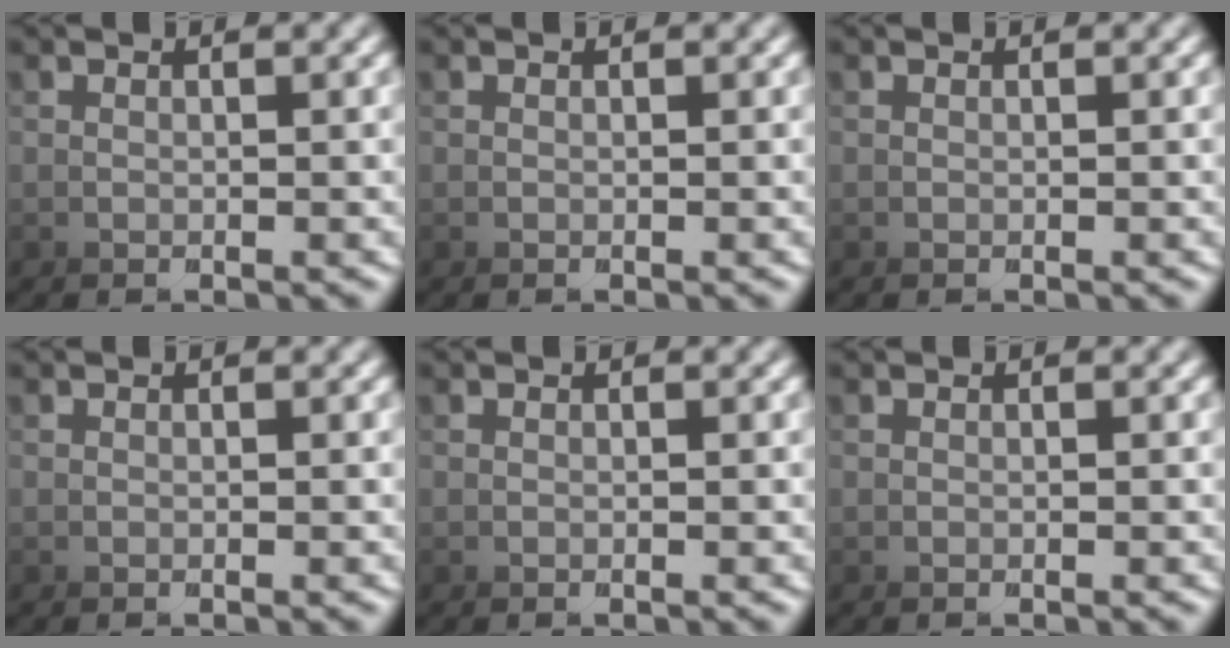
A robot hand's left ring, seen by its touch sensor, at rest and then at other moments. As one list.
[{"total": 0.0}, {"total": 0.0}, {"total": 0.0}, {"total": 0.0}, {"total": 0.0}]